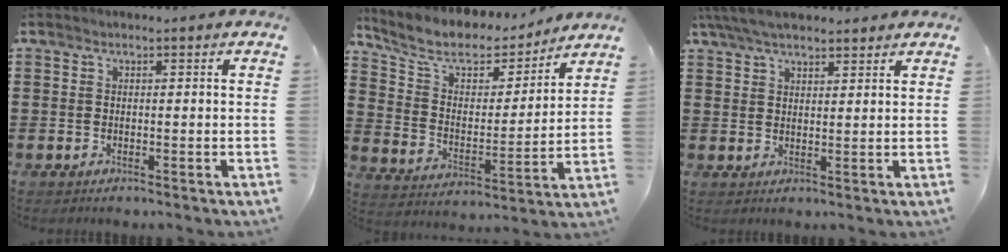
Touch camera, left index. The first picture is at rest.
{"total": 7.9, "force": [6.4, 3.4, 3.2], "torque": [-0.096, -0.035, 0.108]}
{"total": 5.2, "force": [4.4, 1.3, 2.4], "torque": [-0.058, -0.002, 0.083]}